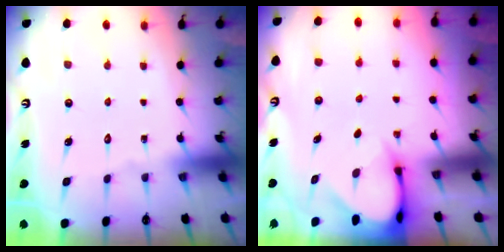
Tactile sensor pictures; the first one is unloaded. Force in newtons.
{"total": 3.5, "press": 3.5, "slide": 0.2}